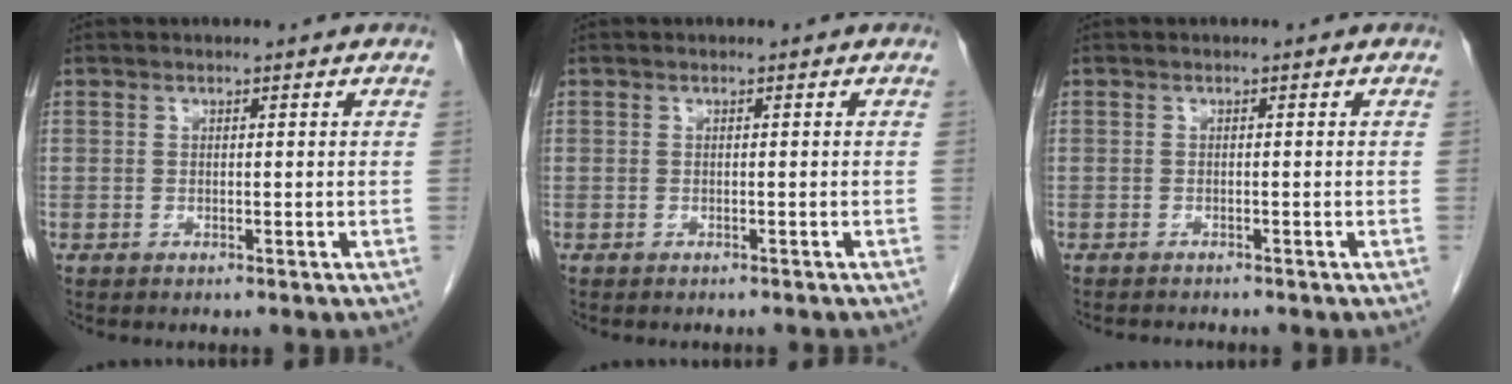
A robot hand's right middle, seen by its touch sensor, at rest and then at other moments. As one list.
[{"total": 1.9, "force": [-1.8, 0.5, 0.5], "torque": [-0.012, -0.002, -0.023]}, {"total": 2.2, "force": [-2.1, 0.4, 0.5], "torque": [-0.009, -0.005, -0.029]}]